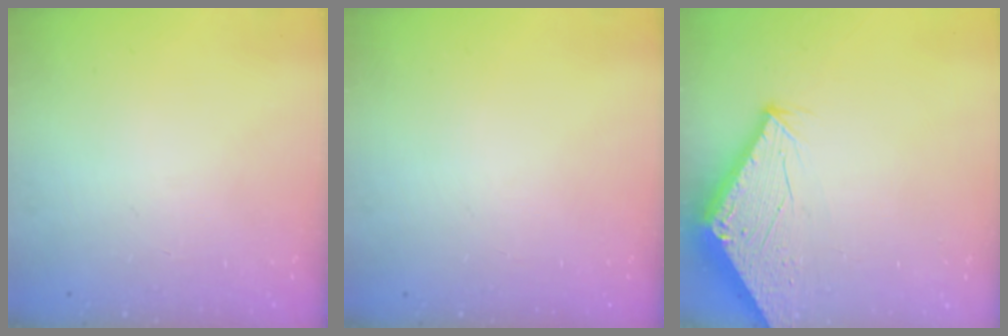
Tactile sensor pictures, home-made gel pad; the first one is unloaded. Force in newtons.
{"total": 0.0}
{"total": 2.7, "press": 2.7, "slide": 0.1}